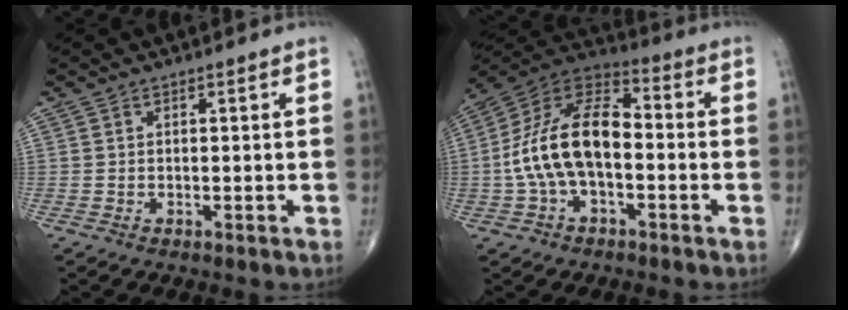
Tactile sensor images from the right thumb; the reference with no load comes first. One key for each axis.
{"total": 16.2, "fx": -2.0, "fy": 8.8, "fz": 13.4, "tx": -0.250, "ty": 0.048, "tz": -0.045}